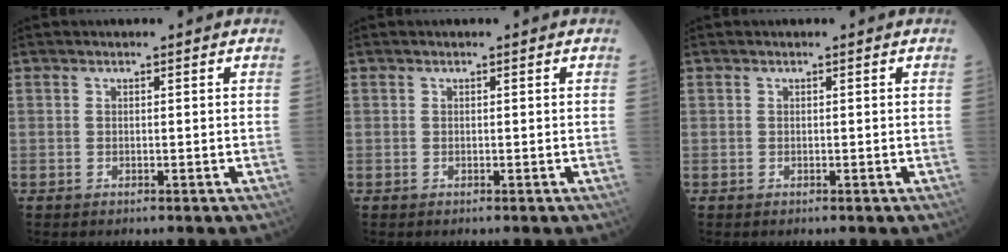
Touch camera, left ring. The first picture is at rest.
{"total": 0.0}
{"total": 0.0}